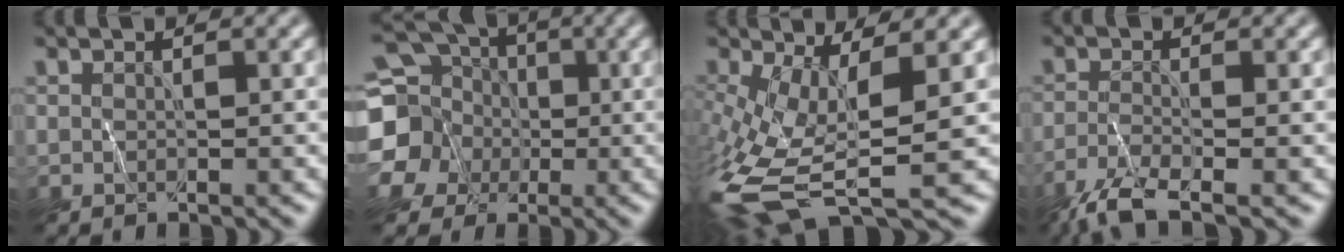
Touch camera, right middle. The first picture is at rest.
{"total": 14.4, "force": [0.2, 13.3, 5.5], "torque": [-0.174, 0.008, -0.032]}
{"total": 10.2, "force": [-3.3, 3.9, 8.9], "torque": [-0.196, -0.018, -0.059]}
{"total": 4.4, "force": [-3.1, 0.9, 3.0], "torque": [-0.061, -0.010, -0.073]}